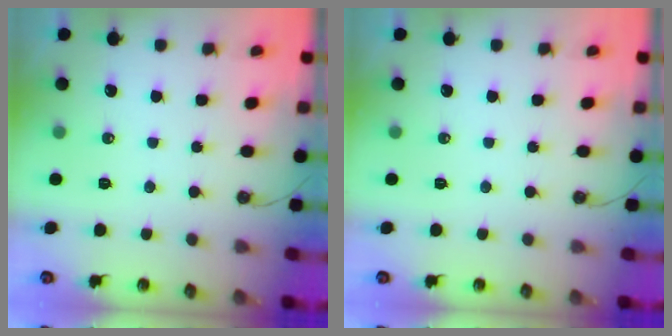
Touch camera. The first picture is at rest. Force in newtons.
{"total": 0.0}